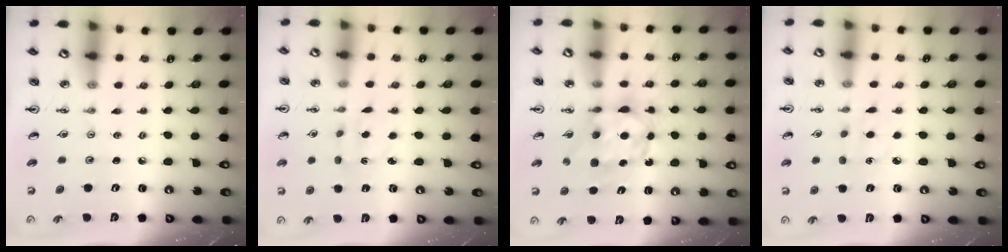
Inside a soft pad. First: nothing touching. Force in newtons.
{"total": 2.7, "press": 2.6, "slide": 0.5}
{"total": 7.9, "press": 7.9, "slide": 0.8}
{"total": 3.6, "press": 3.6, "slide": 0.5}